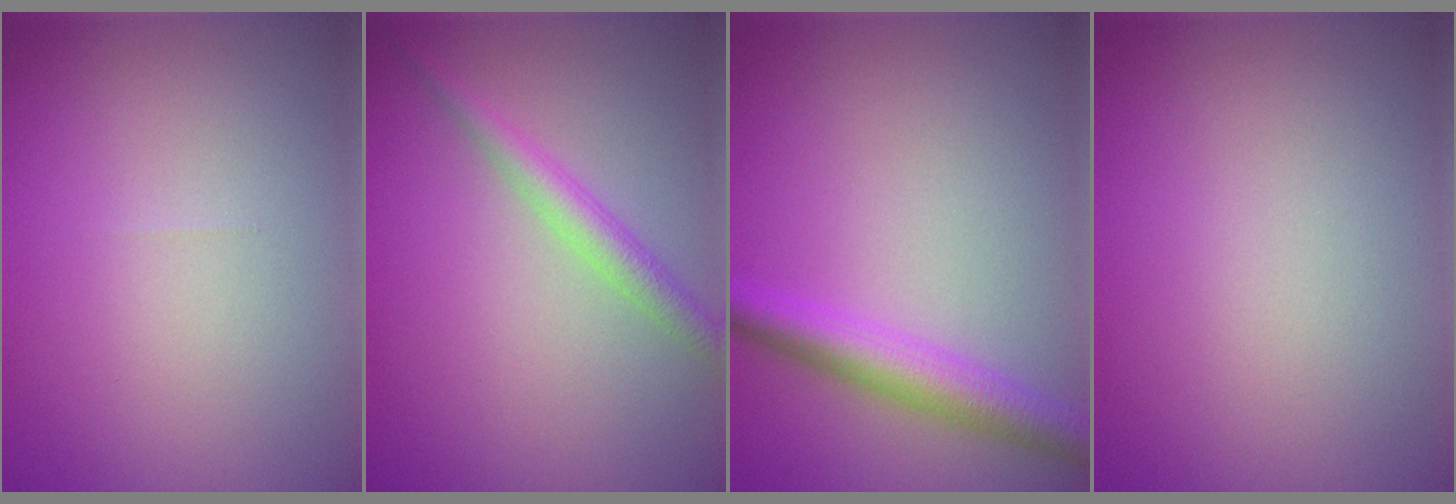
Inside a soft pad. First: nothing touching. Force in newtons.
{"total": 2.5, "press": 2.5, "slide": 0.1}
{"total": 4.0, "press": 4.0, "slide": 0.3}
{"total": 0.0}